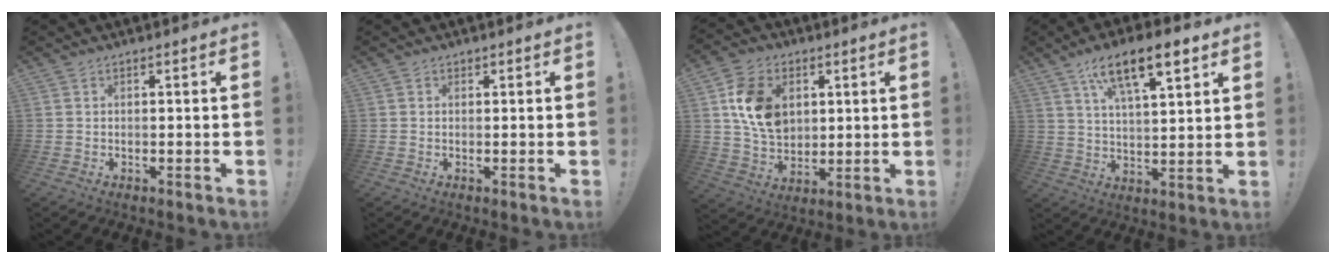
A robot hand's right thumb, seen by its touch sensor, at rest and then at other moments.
{"total": 0.6, "force": [0.4, 0.4, -0.1], "torque": [0.007, -0.003, 0.007]}
{"total": 15.0, "force": [4.4, 11.3, 8.9], "torque": [-0.147, -0.002, 0.089]}
{"total": 13.8, "force": [7.9, 4.5, 10.4], "torque": [-0.162, -0.032, 0.129]}